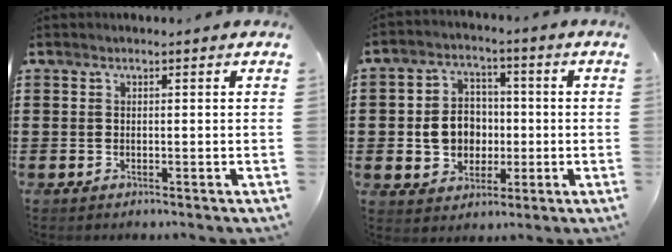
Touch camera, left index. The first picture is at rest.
{"total": 7.1, "force": [-0.6, 6.2, 3.4], "torque": [-0.063, 0.013, -0.012]}